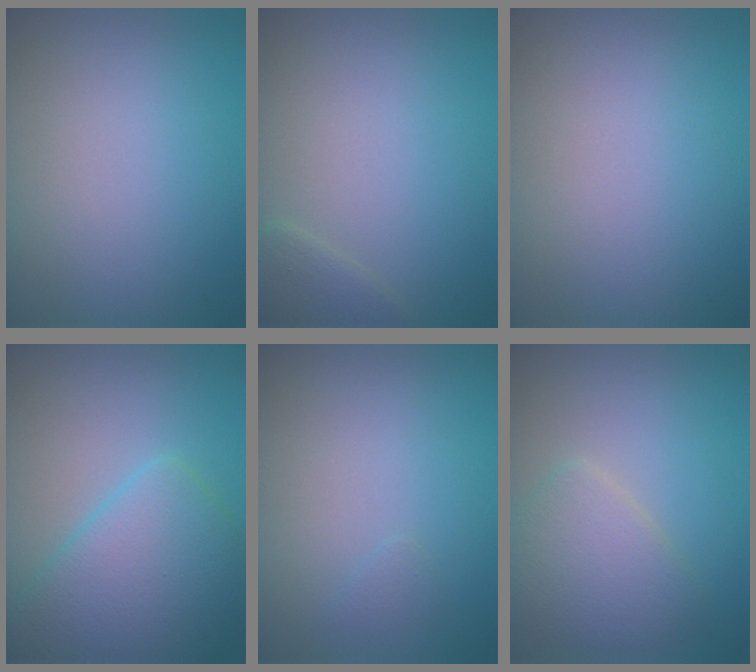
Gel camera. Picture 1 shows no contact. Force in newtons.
{"total": 1.4, "press": 1.4, "slide": 0.1}
{"total": 0.0}
{"total": 6.1, "press": 6.1, "slide": 0.2}
{"total": 0.6, "press": 0.5, "slide": 0.1}
{"total": 3.6, "press": 3.6, "slide": 0.1}